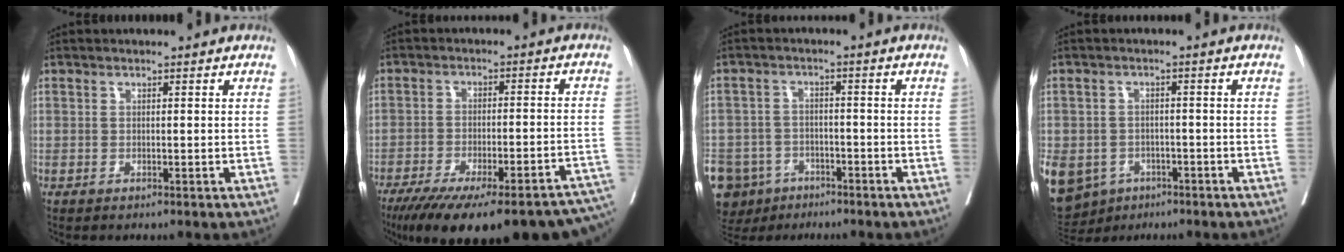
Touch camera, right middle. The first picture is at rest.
{"total": 27.8, "force": [-21.6, 5.3, 16.7], "torque": [-0.195, -0.023, -0.284]}
{"total": 16.1, "force": [-9.2, 11.9, 5.6], "torque": [-0.166, -0.002, -0.133]}
{"total": 17.1, "force": [-8.1, 13.5, 6.7], "torque": [-0.210, -0.007, -0.109]}